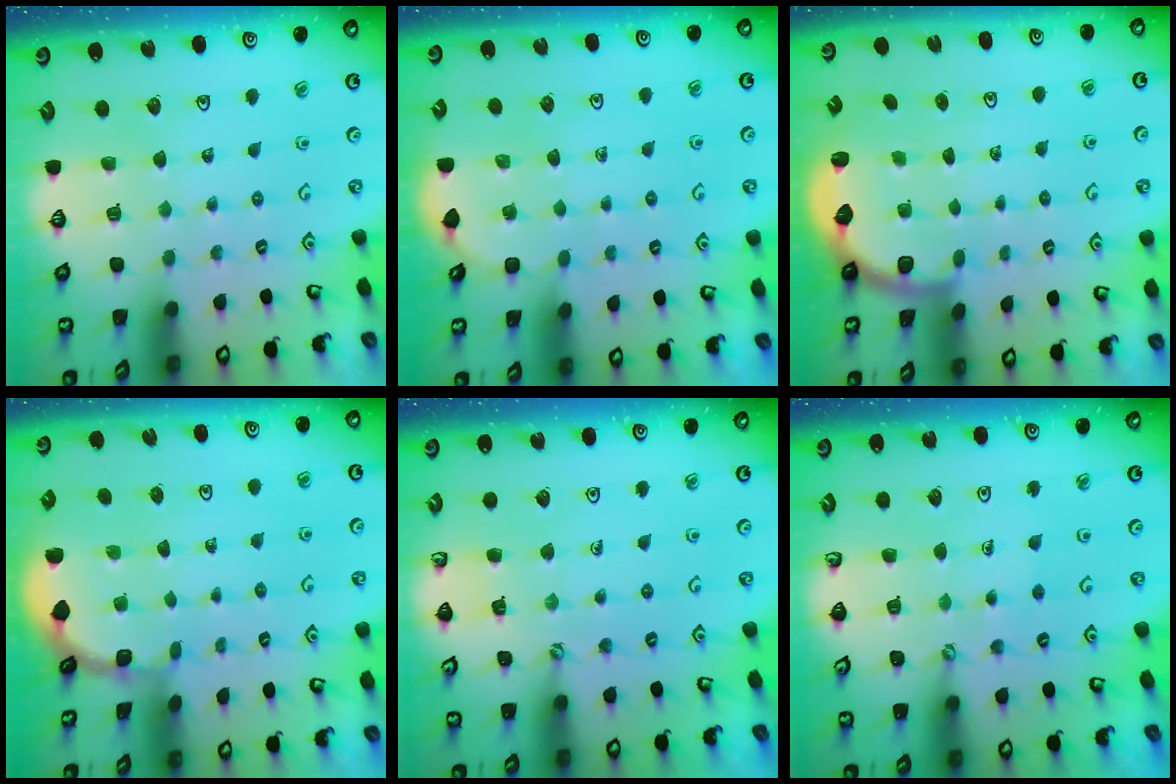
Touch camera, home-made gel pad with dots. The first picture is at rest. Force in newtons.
{"total": 2.4, "press": 2.4, "slide": 0.1}
{"total": 2.2, "press": 2.1, "slide": 0.8}
{"total": 1.1, "press": 1.1, "slide": 0.1}
{"total": 2.7, "press": 2.7, "slide": 0.4}
{"total": 0.7, "press": 0.7, "slide": 0.0}